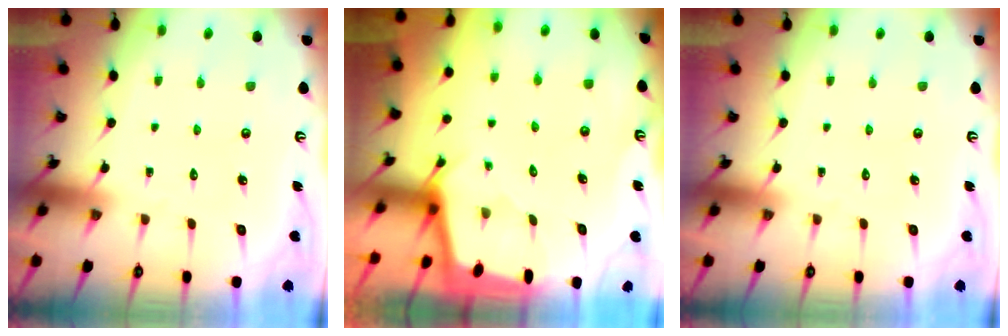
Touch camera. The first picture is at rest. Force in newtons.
{"total": 1.7, "press": 1.7, "slide": 0.2}
{"total": 0.0}